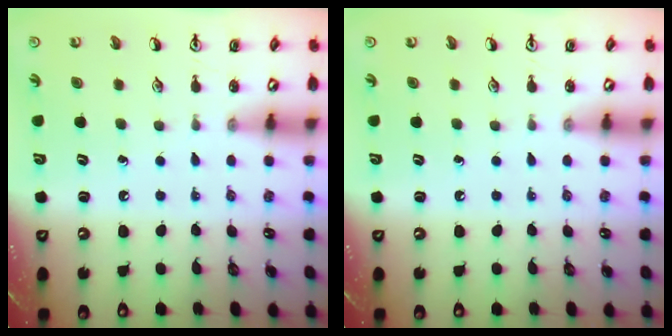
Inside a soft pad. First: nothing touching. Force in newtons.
{"total": 0.0}